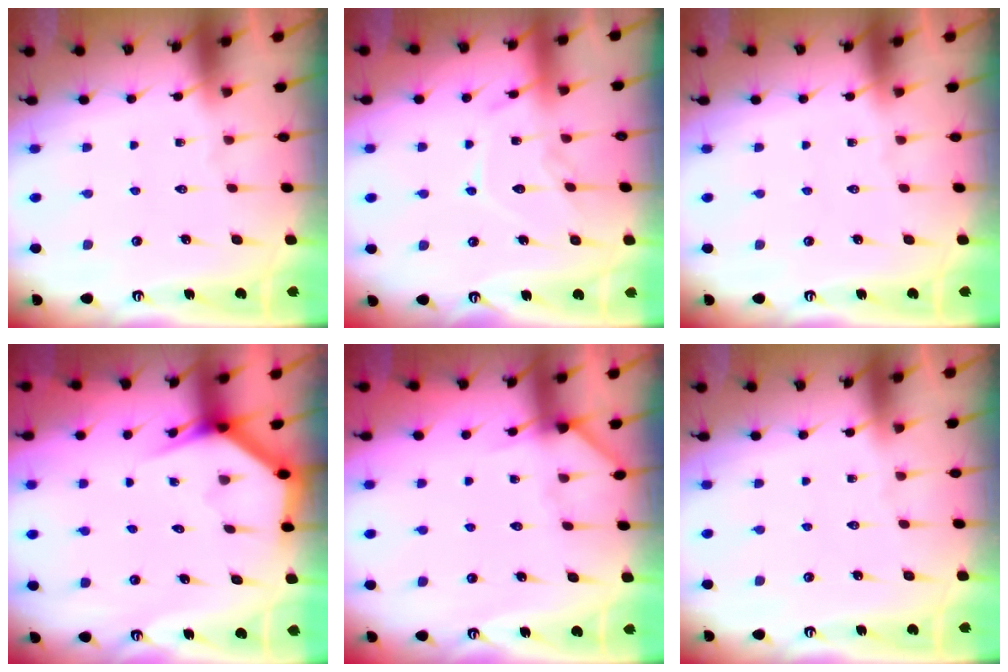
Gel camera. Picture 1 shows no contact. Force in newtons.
{"total": 11.4, "press": 11.4, "slide": 0.4}
{"total": 0.0}
{"total": 3.3, "press": 3.3, "slide": 0.3}
{"total": 4.9, "press": 4.9, "slide": 0.4}
{"total": 0.0}